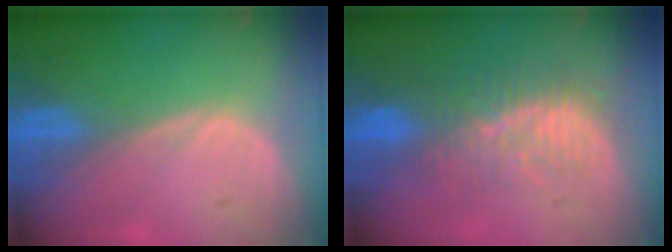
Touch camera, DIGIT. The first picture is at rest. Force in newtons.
{"total": 8.4, "press": 7.8, "slide": 3.0}